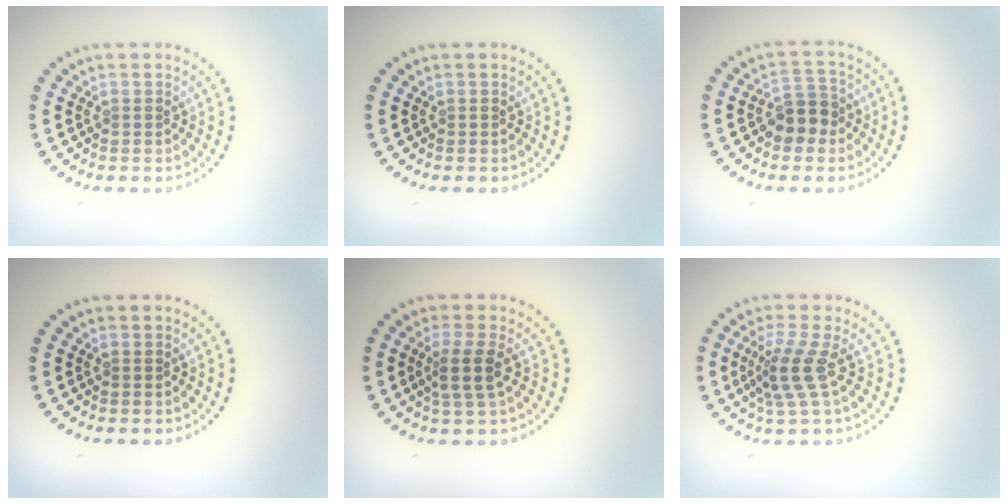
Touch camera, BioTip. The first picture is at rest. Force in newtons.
{"total": 0.0}
{"total": 3.3, "press": 3.0, "slide": 1.2}
{"total": 0.0}
{"total": 2.5, "press": 2.0, "slide": 1.4}
{"total": 3.1, "press": 2.4, "slide": 2.0}